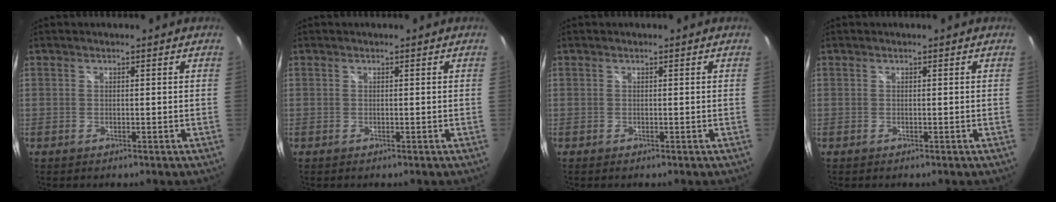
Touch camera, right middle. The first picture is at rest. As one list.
[{"total": 0.0}, {"total": 0.0}, {"total": 0.0}]